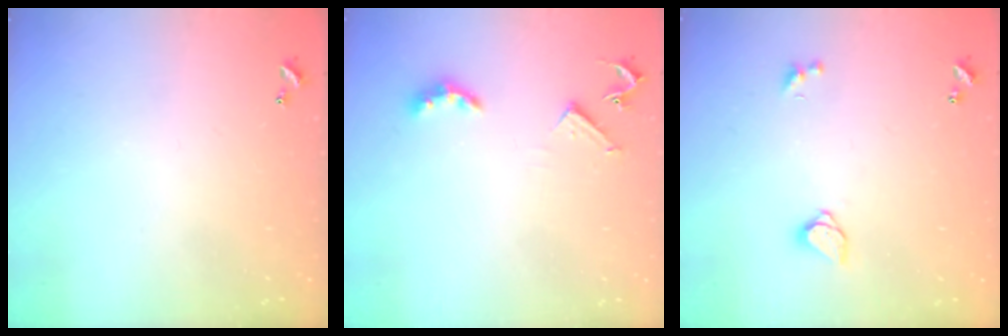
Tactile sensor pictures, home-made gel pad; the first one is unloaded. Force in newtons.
{"total": 4.4, "press": 4.3, "slide": 0.7}
{"total": 1.6, "press": 1.5, "slide": 0.4}